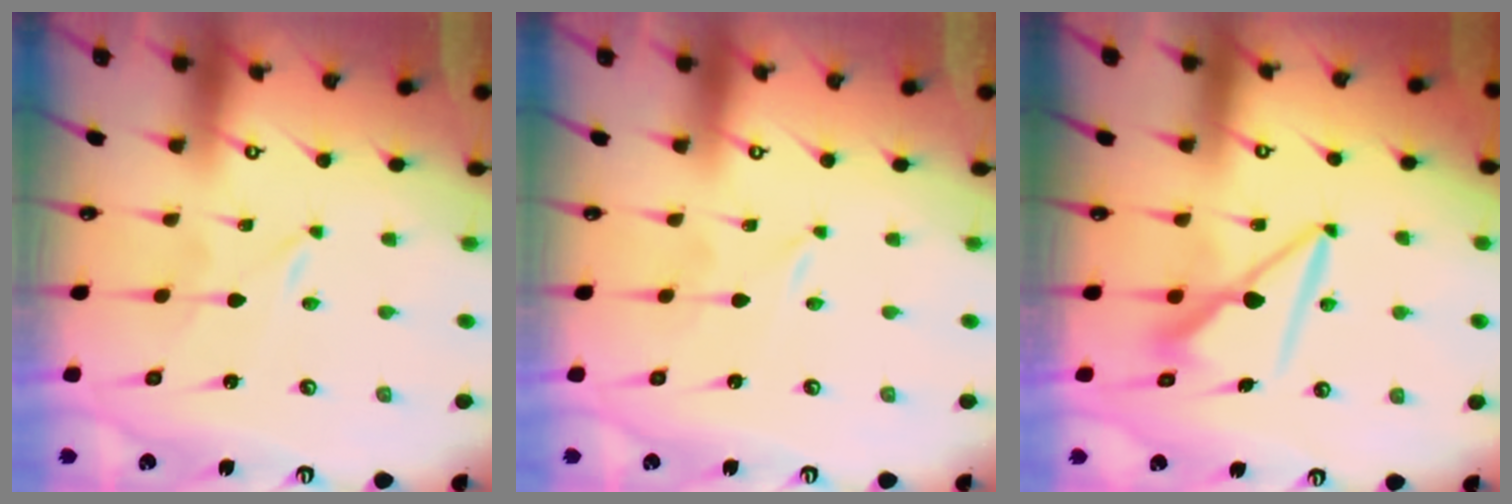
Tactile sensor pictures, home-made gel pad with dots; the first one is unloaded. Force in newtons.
{"total": 0.0}
{"total": 7.7, "press": 7.7, "slide": 0.4}